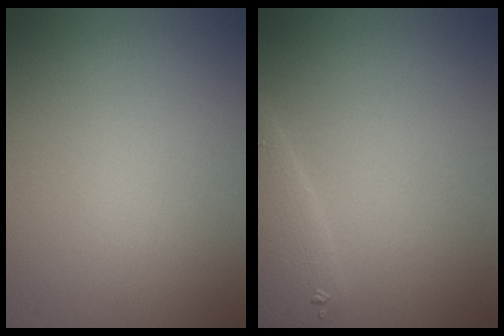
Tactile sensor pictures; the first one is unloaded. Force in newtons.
{"total": 2.9, "press": 2.9, "slide": 0.2}